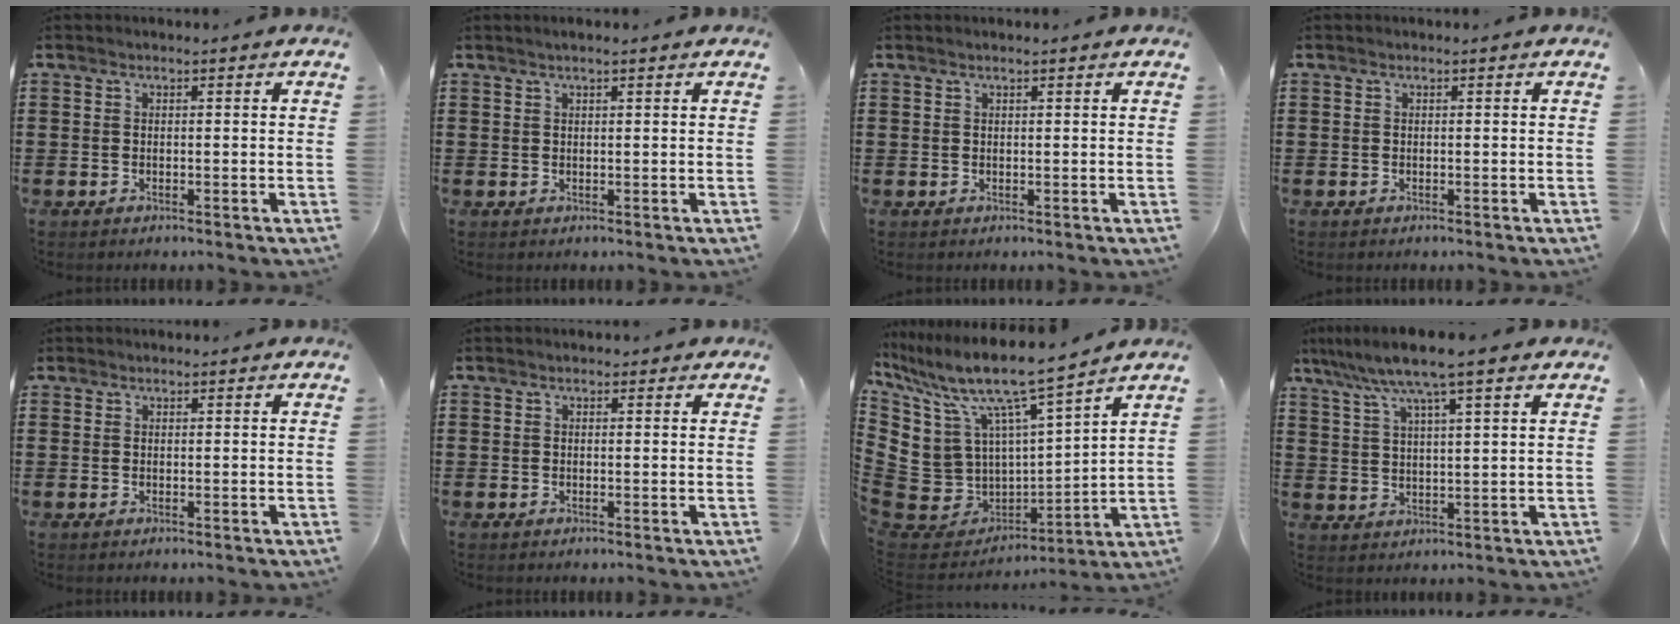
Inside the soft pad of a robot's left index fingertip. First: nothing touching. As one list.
[{"total": 1.1, "force": [0.8, 0.0, 0.8], "torque": [-0.016, 0.000, 0.014]}, {"total": 0.6, "force": [0.4, 0.0, 0.5], "torque": [-0.009, 0.000, 0.009]}, {"total": 0.0}, {"total": 0.6, "force": [0.4, 0.4, 0.1], "torque": [-0.004, 0.002, 0.008]}, {"total": 0.9, "force": [0.5, 0.7, 0.2], "torque": [-0.006, 0.005, 0.009]}, {"total": 11.9, "force": [8.4, 5.6, 6.4], "torque": [-0.182, -0.064, 0.145]}, {"total": 7.8, "force": [5.8, 0.1, 5.3], "torque": [-0.117, -0.015, 0.100]}]